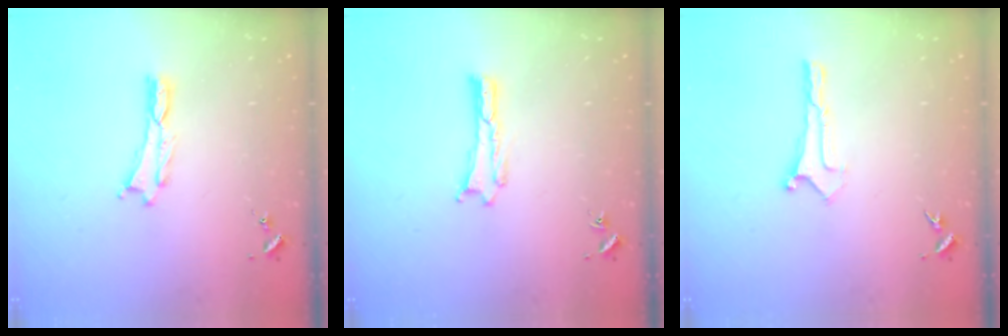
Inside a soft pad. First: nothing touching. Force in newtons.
{"total": 0.0}
{"total": 0.0}